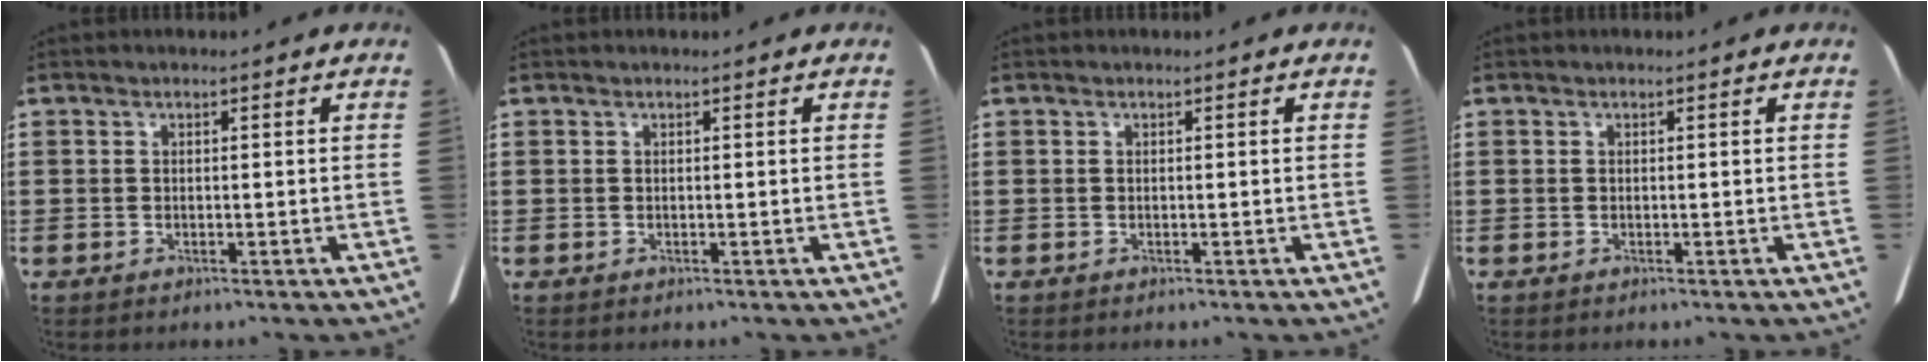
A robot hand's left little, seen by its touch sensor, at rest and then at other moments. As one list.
[{"total": 0.0}, {"total": 0.0}, {"total": 0.0}]